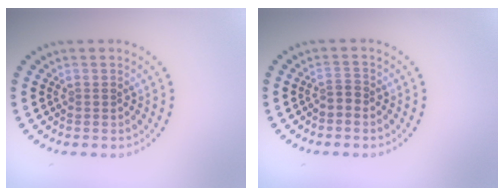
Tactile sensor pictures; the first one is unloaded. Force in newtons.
{"total": 1.2, "press": 0.8, "slide": 0.8}